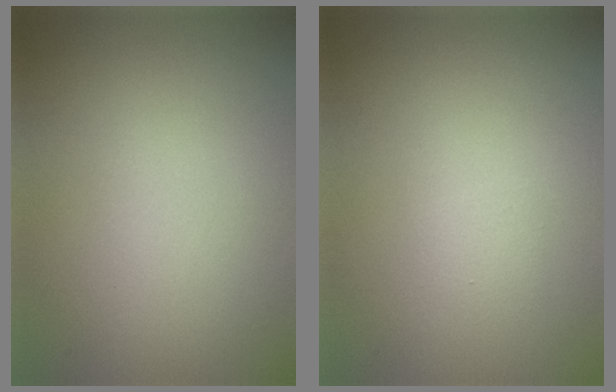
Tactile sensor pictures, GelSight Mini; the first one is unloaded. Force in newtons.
{"total": 0.6, "press": 0.6, "slide": 0.1}